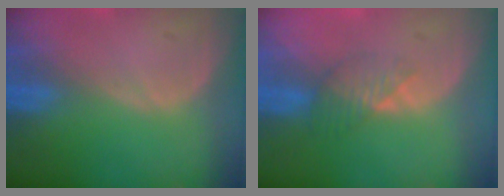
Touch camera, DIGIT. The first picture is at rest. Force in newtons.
{"total": 3.5, "press": 3.1, "slide": 1.6}